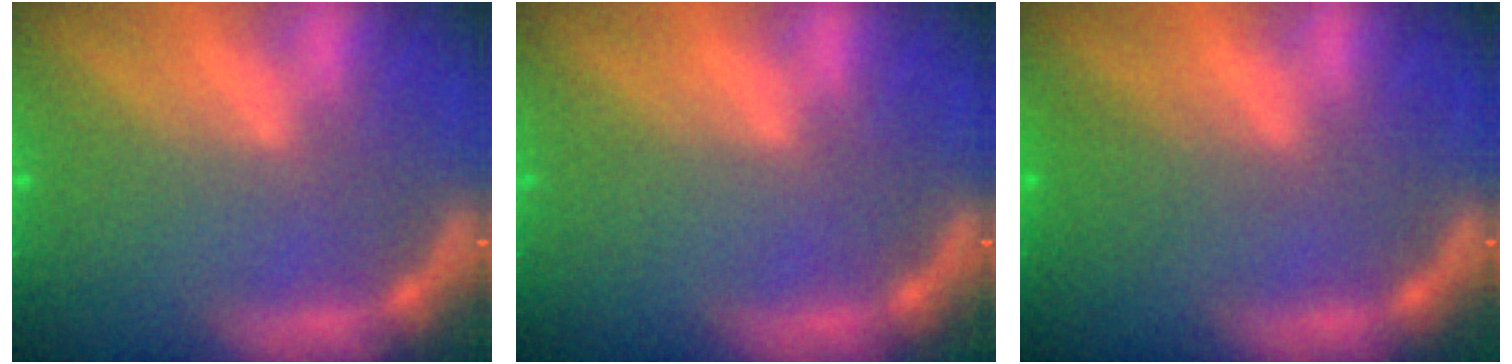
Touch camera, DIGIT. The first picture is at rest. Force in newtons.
{"total": 0.0}
{"total": 2.0}